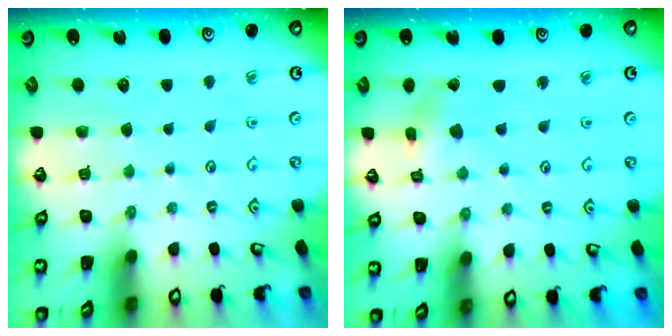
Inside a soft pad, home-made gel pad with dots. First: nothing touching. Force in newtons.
{"total": 1.5, "press": 1.5, "slide": 0.3}